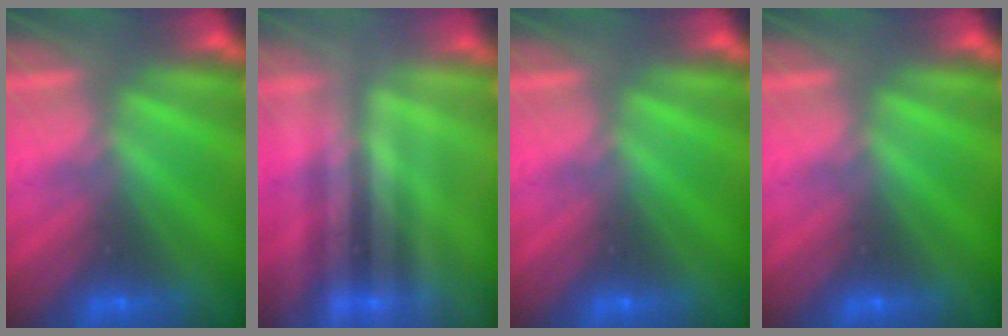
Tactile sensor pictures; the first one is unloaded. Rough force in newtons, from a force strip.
{"total": 2.1}
{"total": 0.0}
{"total": 0.0}